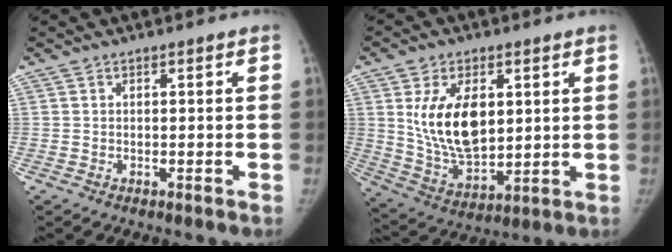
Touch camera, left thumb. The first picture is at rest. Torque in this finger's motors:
{"motor_torque": [2.06, 2.09, 1.42, -1.35, 0.16]}